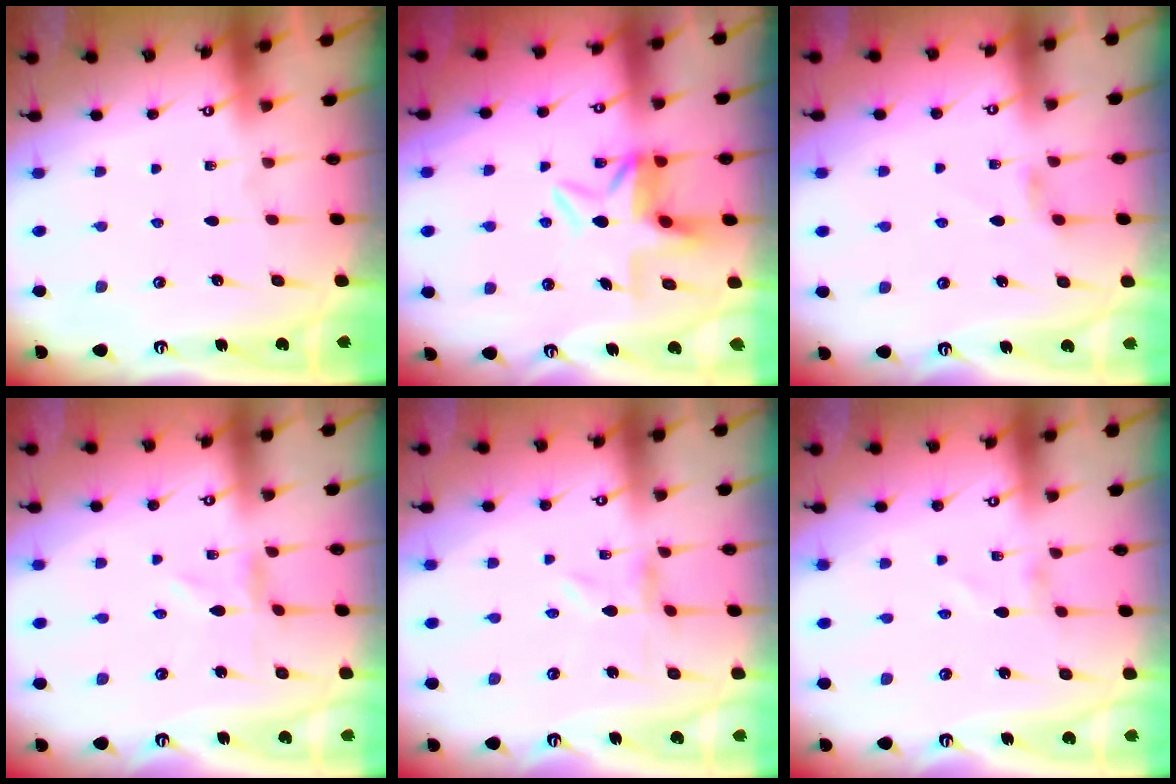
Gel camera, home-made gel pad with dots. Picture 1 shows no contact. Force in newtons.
{"total": 5.9, "press": 5.5, "slide": 2.1}
{"total": 2.5, "press": 2.4, "slide": 0.4}
{"total": 1.1, "press": 1.1, "slide": 0.2}
{"total": 0.0}
{"total": 0.9, "press": 0.9, "slide": 0.0}